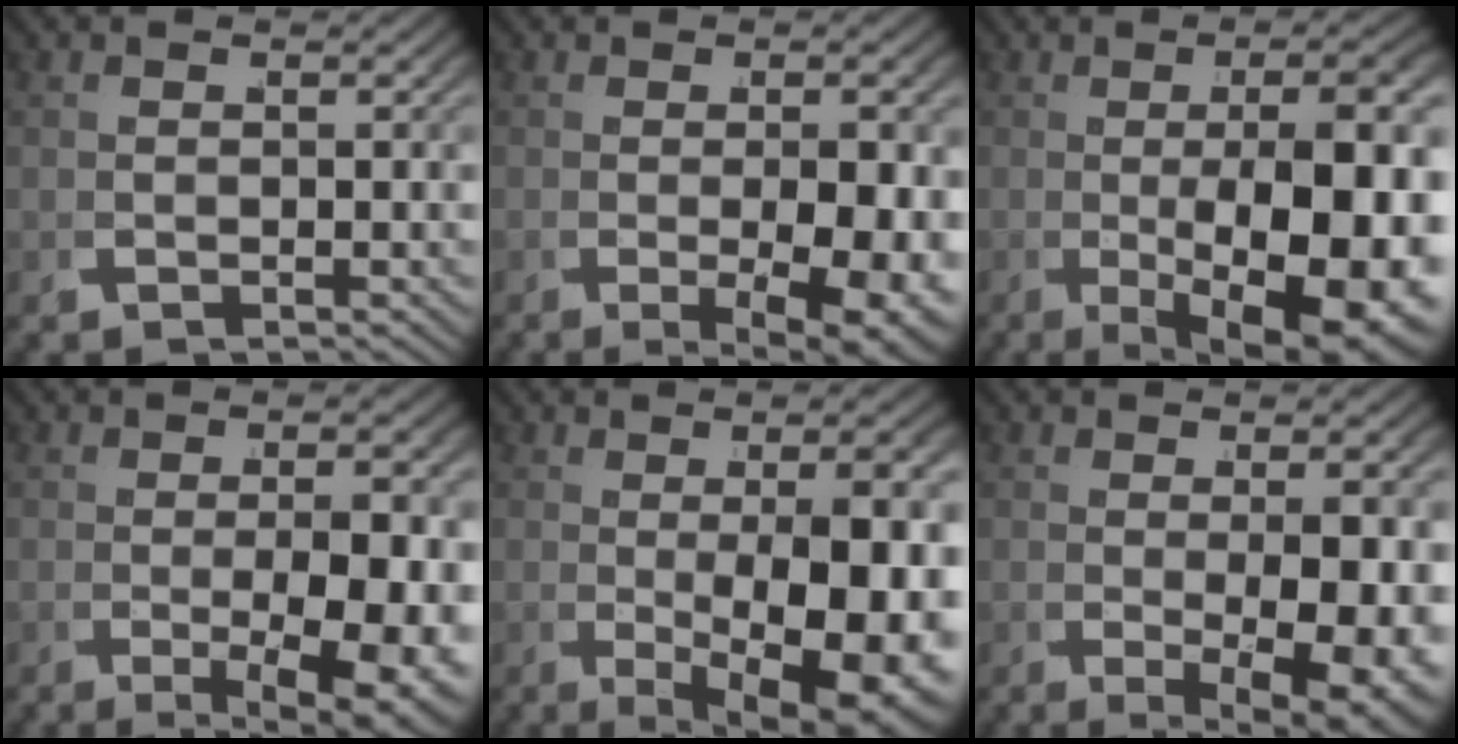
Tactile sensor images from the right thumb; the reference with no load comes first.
{"total": 7.1, "force": [-1.2, 3.3, 6.2], "torque": [-0.094, -0.014, -0.011]}
{"total": 13.5, "force": [-2.0, 5.7, 12.0], "torque": [-0.185, -0.026, -0.001]}
{"total": 8.0, "force": [-1.3, 3.7, 7.0], "torque": [-0.109, -0.014, -0.011]}
{"total": 12.1, "force": [-1.4, 5.2, 10.8], "torque": [-0.164, -0.029, 0.006]}
{"total": 7.9, "force": [-0.7, 3.5, 7.0], "torque": [-0.112, -0.014, 0.000]}